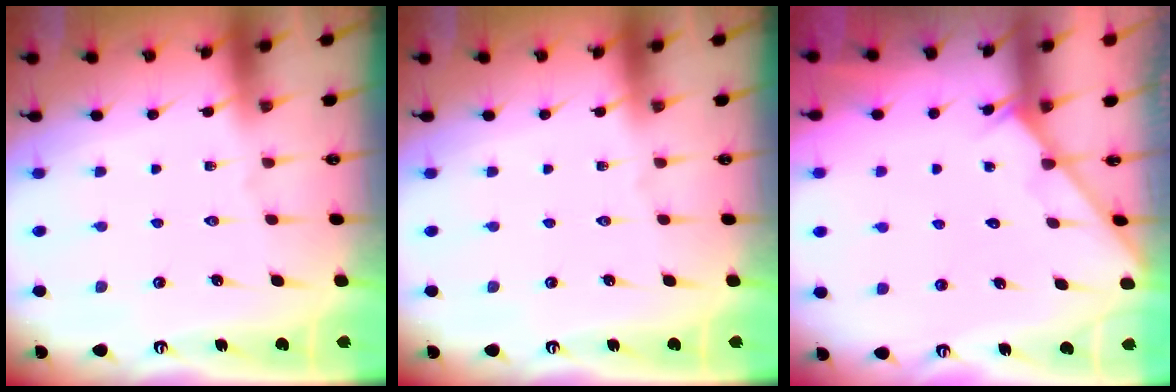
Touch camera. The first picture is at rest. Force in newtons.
{"total": 0.0}
{"total": 2.9, "press": 2.9, "slide": 0.3}